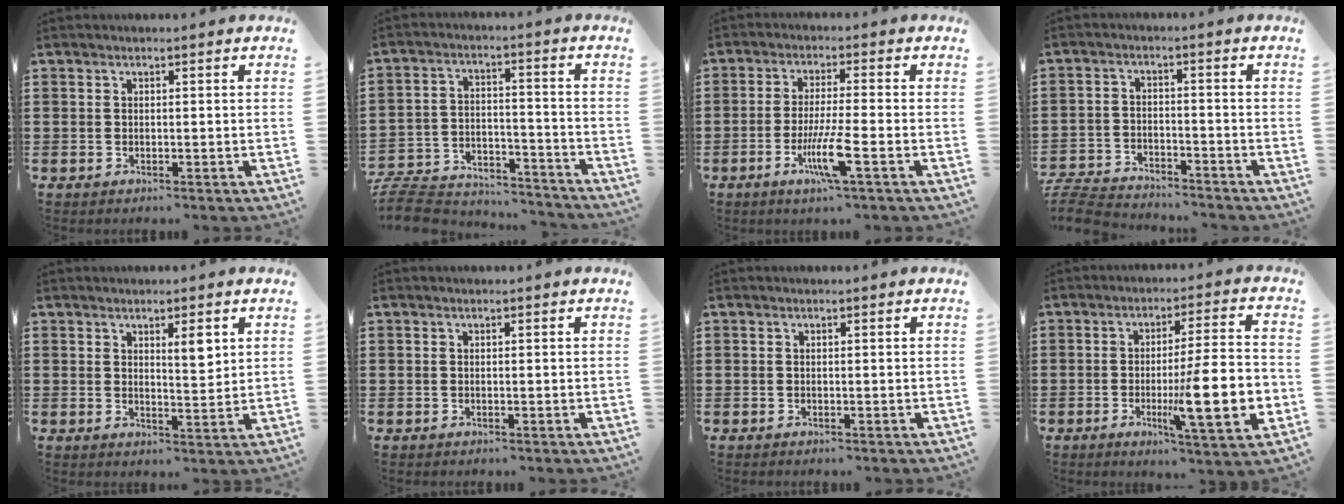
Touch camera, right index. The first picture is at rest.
{"total": 8.2, "force": [-7.9, 1.7, 1.8], "torque": [-0.042, 0.017, -0.155]}
{"total": 7.3, "force": [-2.9, 0.2, 6.7], "torque": [-0.134, -0.020, -0.055]}
{"total": 5.2, "force": [-5.1, 0.6, 0.7], "torque": [-0.031, 0.001, -0.108]}
{"total": 3.5, "force": [2.0, 1.0, 2.7], "torque": [-0.039, -0.001, 0.030]}
{"total": 0.0}
{"total": 0.0}
{"total": 13.6, "force": [-3.0, 1.9, 13.1], "torque": [-0.212, -0.014, -0.053]}